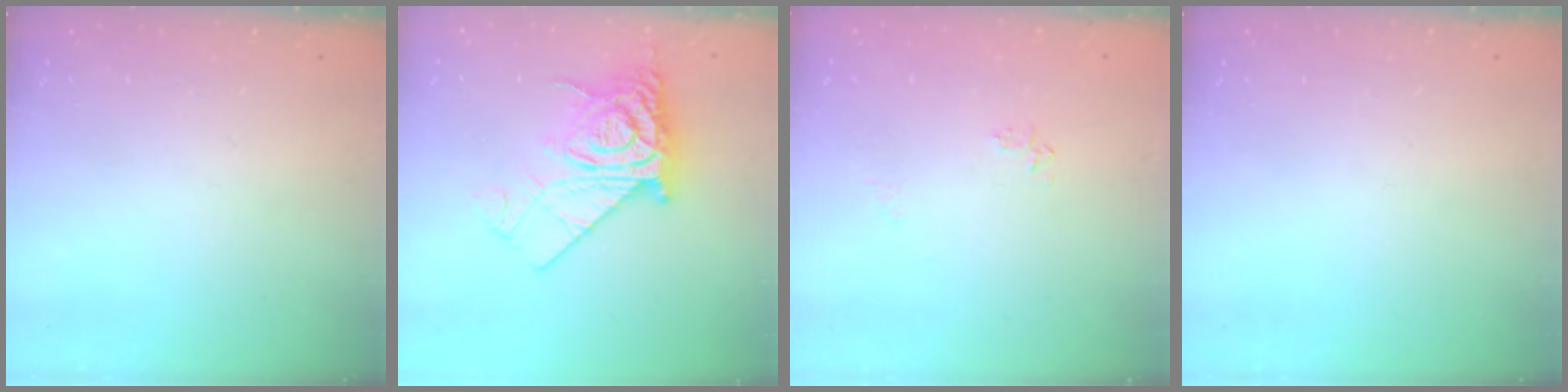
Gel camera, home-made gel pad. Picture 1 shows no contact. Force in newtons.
{"total": 12.9, "press": 12.8, "slide": 1.5}
{"total": 4.2, "press": 4.1, "slide": 0.7}
{"total": 0.0}